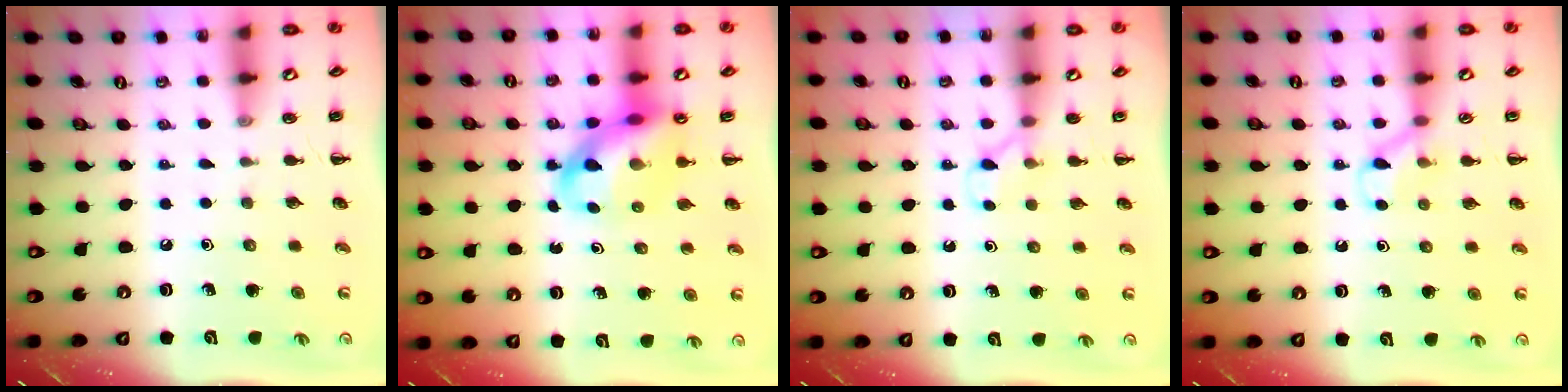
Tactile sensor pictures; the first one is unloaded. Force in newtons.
{"total": 12.9, "press": 12.4, "slide": 3.6}
{"total": 3.3, "press": 3.2, "slide": 1.0}
{"total": 5.4, "press": 5.0, "slide": 2.0}